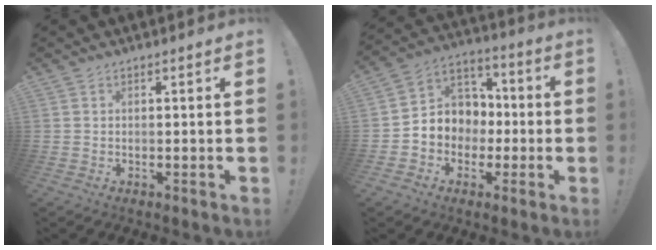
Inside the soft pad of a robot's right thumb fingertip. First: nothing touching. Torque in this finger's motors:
{"motor_torque": [0.34, 0.36, 0.28, -0.23, 0.00]}